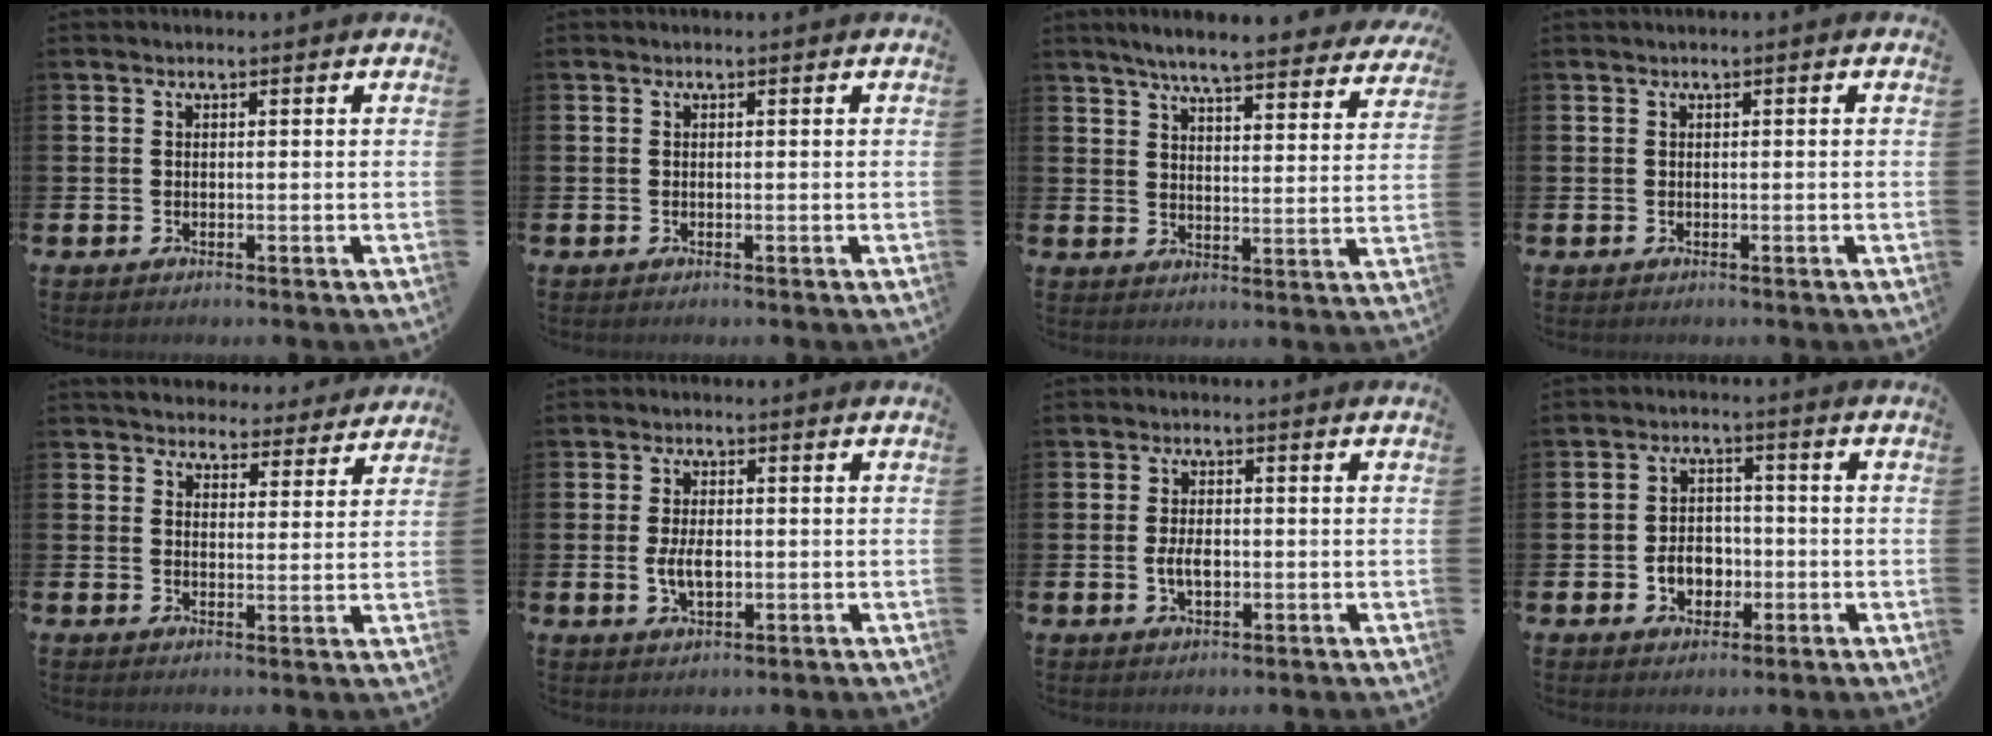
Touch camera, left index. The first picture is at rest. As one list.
[{"total": 0.0}, {"total": 6.6, "force": [6.2, 0.4, 2.2], "torque": [-0.052, -0.041, 0.104]}, {"total": 0.0}, {"total": 4.6, "force": [4.5, 1.2, -0.1], "torque": [-0.005, -0.035, 0.078]}, {"total": 3.9, "force": [-0.2, 2.2, 3.2], "torque": [-0.049, 0.003, -0.007]}, {"total": 3.2, "force": [-0.3, 1.8, 2.6], "torque": [-0.037, 0.001, -0.009]}, {"total": 4.6, "force": [-1.2, 3.6, 2.6], "torque": [-0.034, 0.000, -0.031]}]